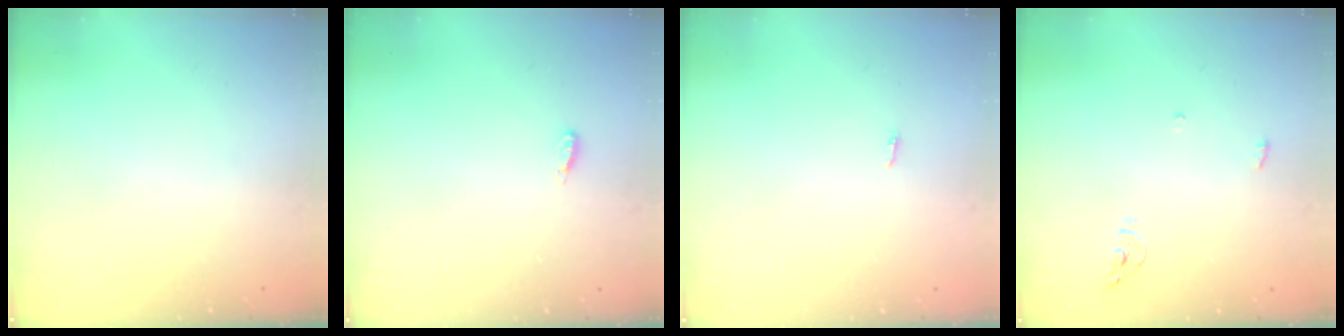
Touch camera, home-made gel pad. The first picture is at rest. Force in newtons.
{"total": 7.1, "press": 3.0, "slide": 6.4}
{"total": 2.8, "press": 1.8, "slide": 2.2}
{"total": 4.6, "press": 4.5, "slide": 1.0}